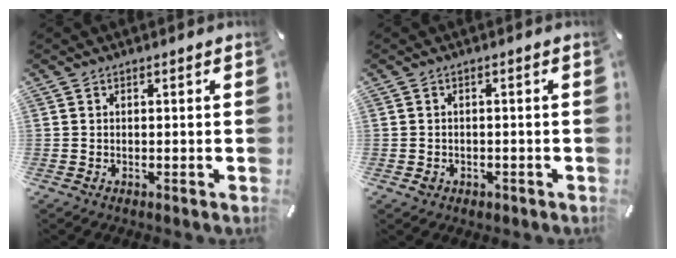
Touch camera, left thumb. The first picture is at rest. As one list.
[{"total": 2.1, "force": [-0.9, 1.8, 0.7], "torque": [-0.012, 0.005, -0.018]}]